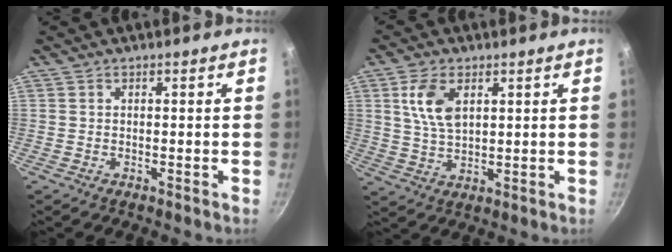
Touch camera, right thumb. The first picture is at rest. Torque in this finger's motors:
{"motor_torque": [1.05, 1.17, 0.97, 0.15, 0.12]}